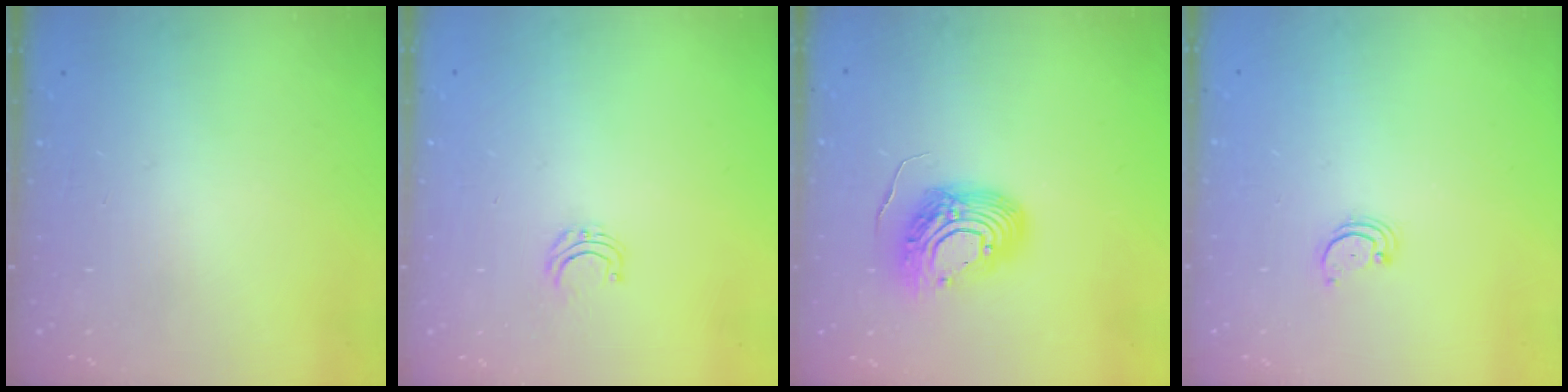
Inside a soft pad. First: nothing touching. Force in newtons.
{"total": 4.0, "press": 4.0, "slide": 0.3}
{"total": 15.0, "press": 14.9, "slide": 1.9}
{"total": 2.2, "press": 2.2, "slide": 0.2}